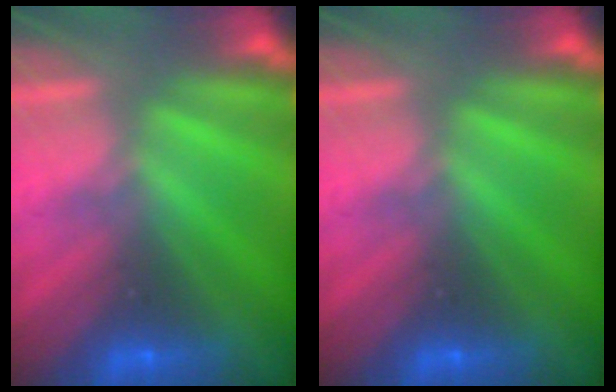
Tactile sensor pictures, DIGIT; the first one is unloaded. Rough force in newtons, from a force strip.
{"total": 0.0}